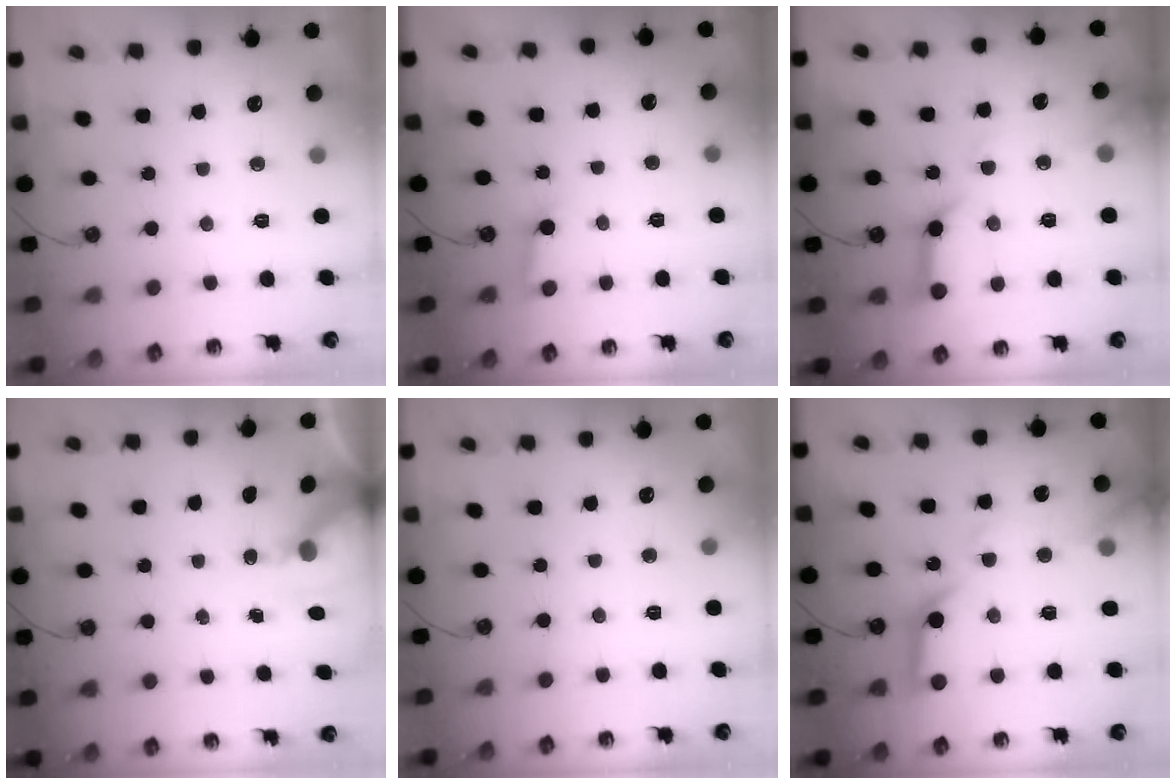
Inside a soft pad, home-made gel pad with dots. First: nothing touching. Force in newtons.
{"total": 2.8, "press": 2.8, "slide": 0.3}
{"total": 13.8, "press": 13.7, "slide": 1.5}
{"total": 5.9, "press": 5.9, "slide": 0.6}
{"total": 2.5, "press": 2.5, "slide": 0.3}
{"total": 15.8, "press": 15.6, "slide": 2.0}